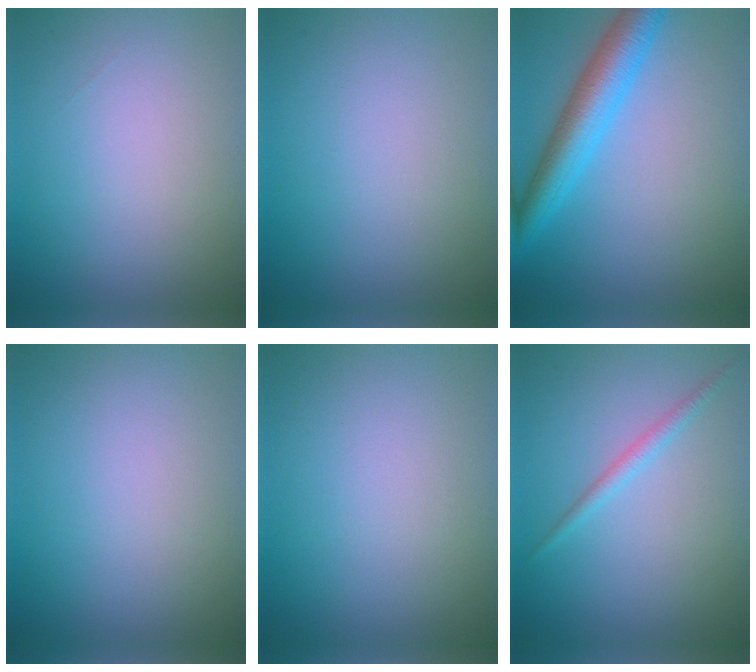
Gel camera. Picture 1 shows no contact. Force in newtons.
{"total": 0.0}
{"total": 5.4, "press": 5.4, "slide": 0.3}
{"total": 0.0}
{"total": 0.0}
{"total": 1.3, "press": 1.3, "slide": 0.0}